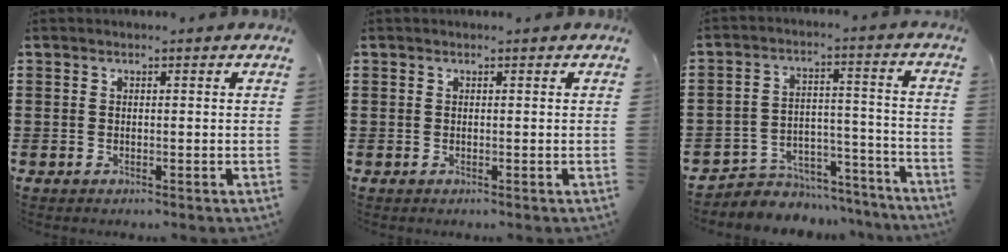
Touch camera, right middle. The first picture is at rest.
{"total": 0.0}
{"total": 5.3, "force": [-4.8, 2.2, 0.3], "torque": [-0.007, 0.019, -0.098]}